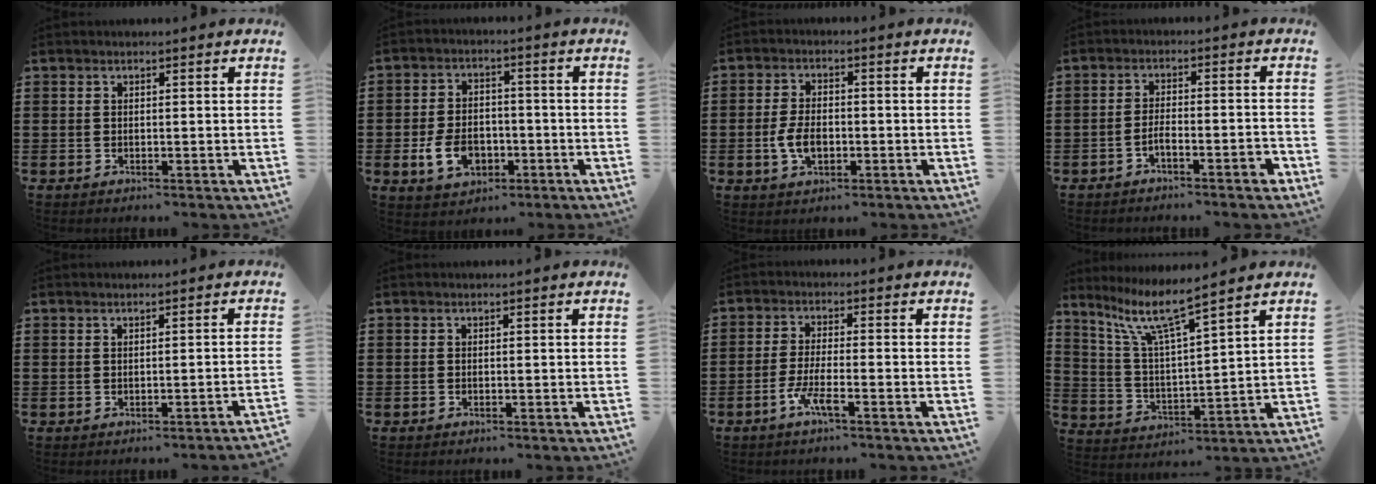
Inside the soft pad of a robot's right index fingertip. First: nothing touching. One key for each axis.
{"total": 6.6, "fx": -2.2, "fy": 4.5, "fz": 4.3, "tx": -0.097, "ty": 0.005, "tz": -0.043}
{"total": 4.8, "fx": -1.0, "fy": 2.7, "fz": 3.8, "tx": -0.090, "ty": -0.003, "tz": -0.022}
{"total": 3.2, "fx": -2.2, "fy": 0.7, "fz": 2.2, "tx": -0.039, "ty": 0.007, "tz": -0.042}
{"total": 0.8, "fx": -0.4, "fy": -0.4, "fz": 0.6, "tx": -0.011, "ty": -0.004, "tz": -0.009}
{"total": 0.0}
{"total": 4.2, "fx": -2.5, "fy": 0.2, "fz": 3.4, "tx": -0.084, "ty": -0.012, "tz": -0.053}
{"total": 8.1, "fx": 6.4, "fy": 0.3, "fz": 4.9, "tx": -0.114, "ty": -0.031, "tz": 0.111}